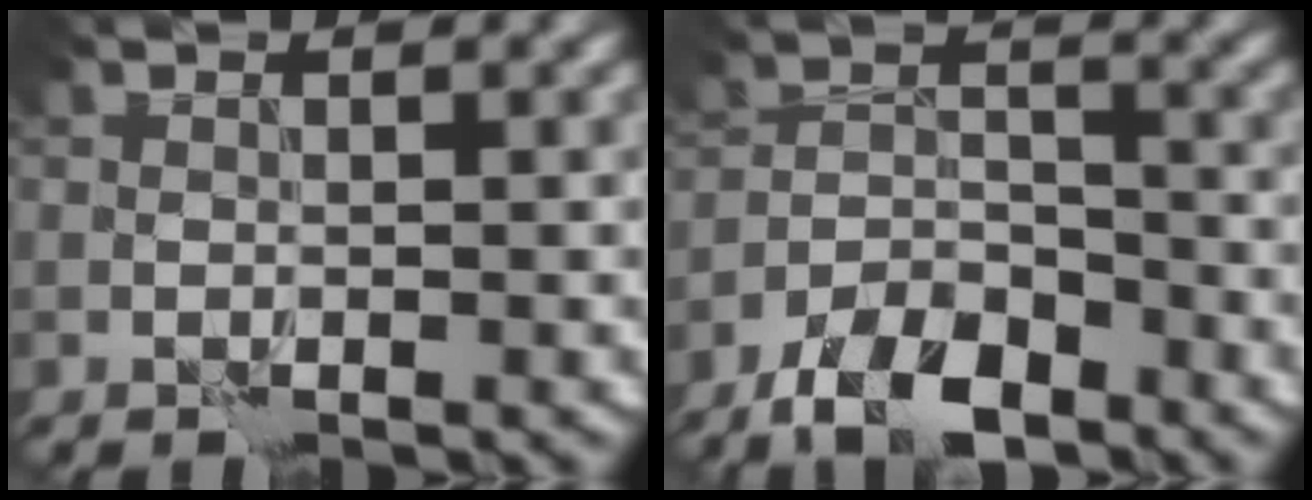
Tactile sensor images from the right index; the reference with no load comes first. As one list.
[{"total": 6.6, "force": [-5.0, 2.5, 3.5], "torque": [-0.054, -0.008, -0.094]}]